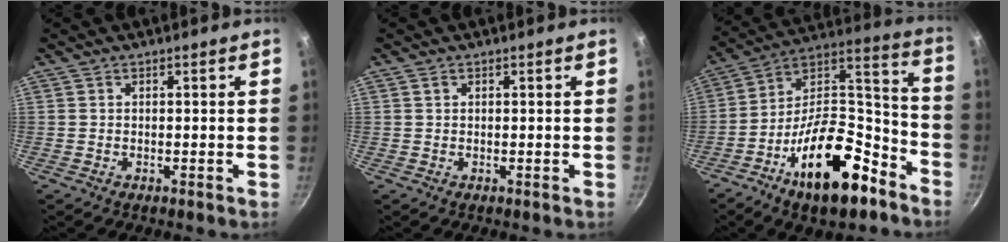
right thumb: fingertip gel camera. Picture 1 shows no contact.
{"total": 0.6, "force": [0.3, 0.5, 0.2], "torque": [-0.004, 0.000, 0.005]}
{"total": 23.6, "force": [-12.7, 10.8, 16.8], "torque": [-0.225, 0.095, -0.205]}